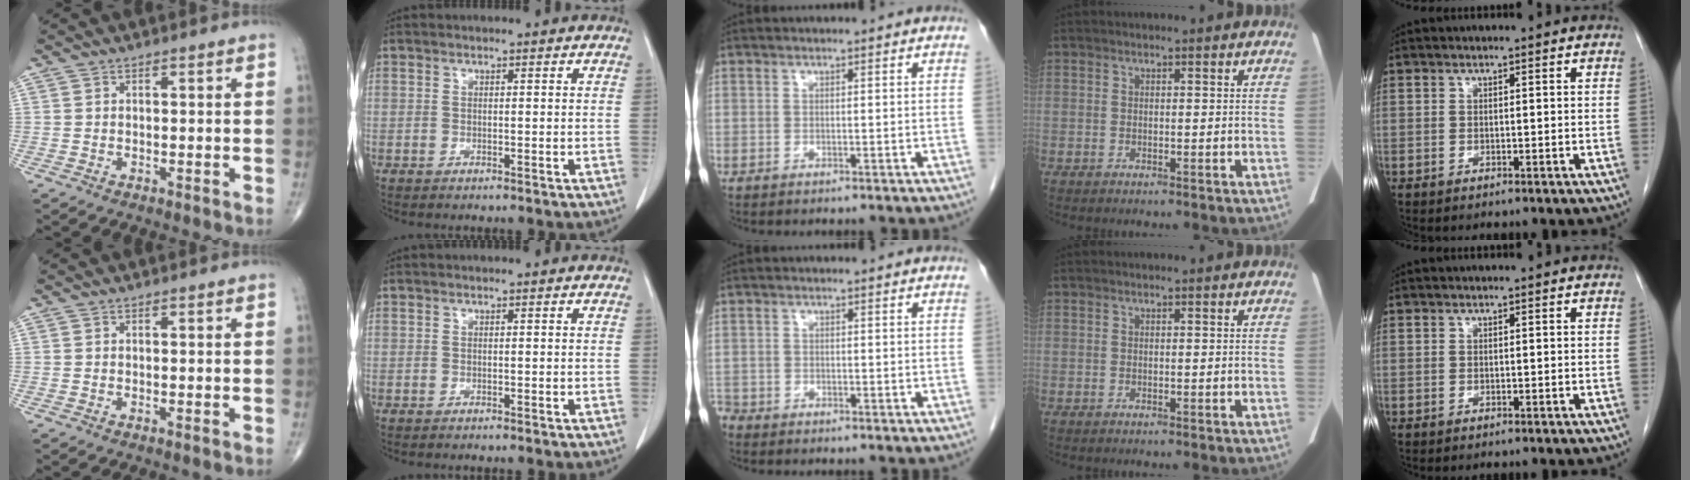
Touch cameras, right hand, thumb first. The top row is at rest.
{"index": {"total": 0.9, "force": [-0.8, -0.1, 0.4], "torque": [-0.002, 0.001, -0.010]}, "middle": {"total": 1.6, "force": [-1.4, 0.6, 0.1], "torque": [-0.003, -0.002, -0.026]}}